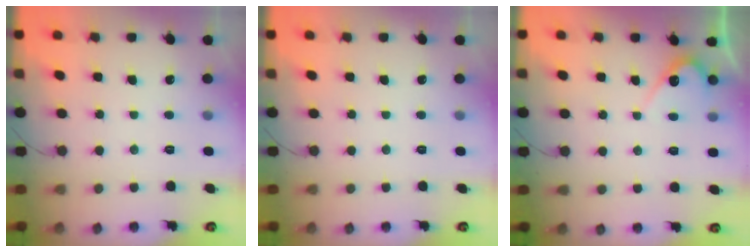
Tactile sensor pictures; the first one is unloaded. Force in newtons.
{"total": 0.0}
{"total": 4.9, "press": 4.9, "slide": 0.4}